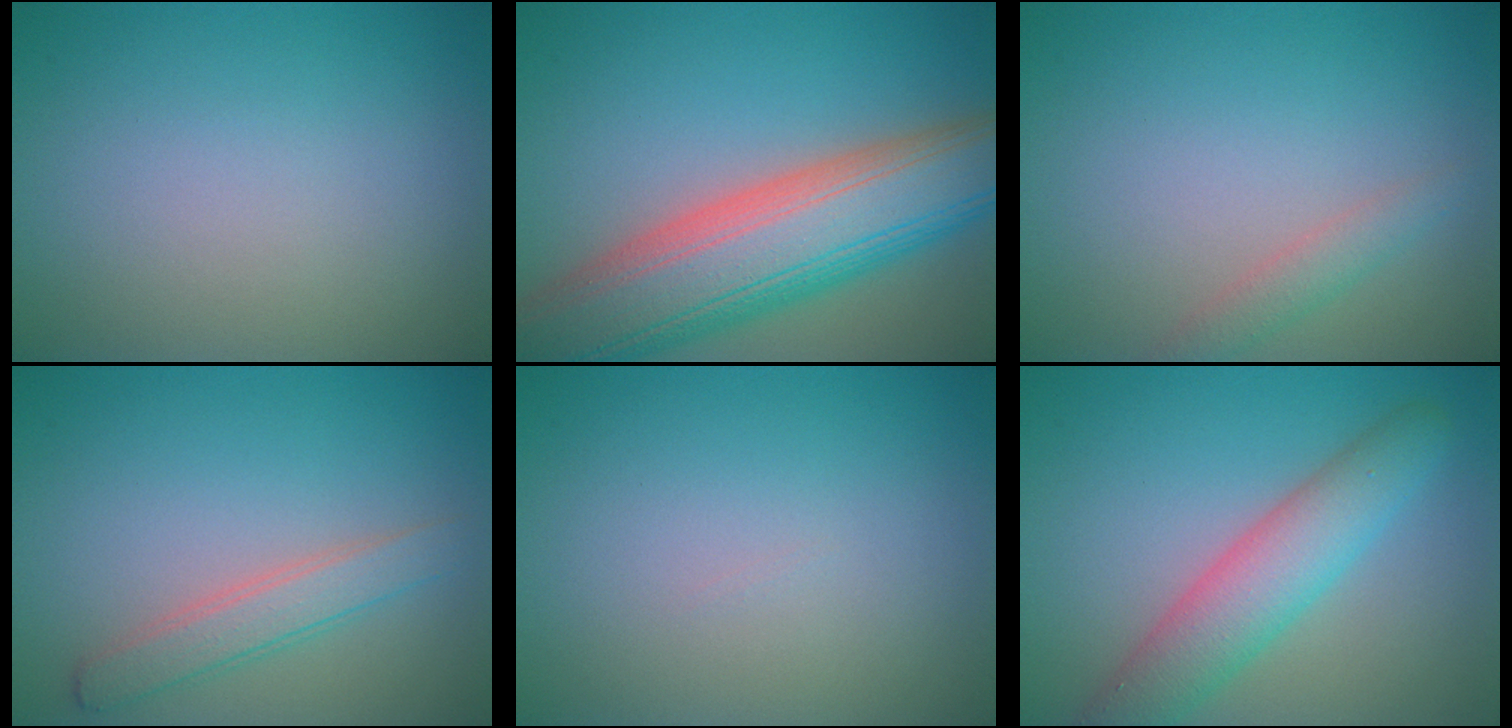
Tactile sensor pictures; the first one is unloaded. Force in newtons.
{"total": 12.5, "press": 12.4, "slide": 0.6}
{"total": 1.6, "press": 1.6, "slide": 0.2}
{"total": 2.6, "press": 2.6, "slide": 0.1}
{"total": 0.0}
{"total": 5.5, "press": 5.5, "slide": 0.4}